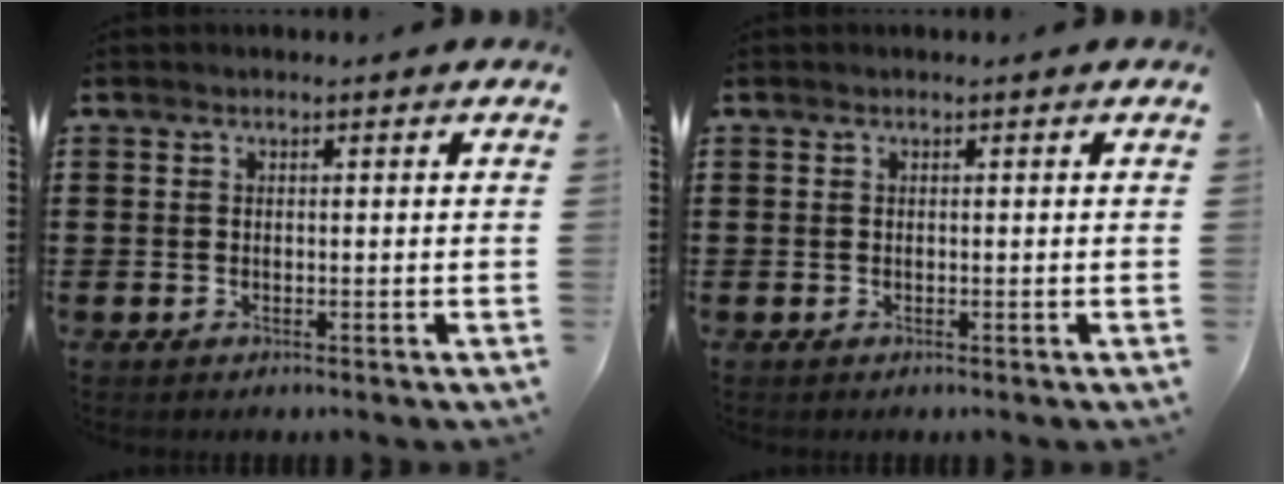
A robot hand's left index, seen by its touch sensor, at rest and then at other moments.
{"total": 0.0}